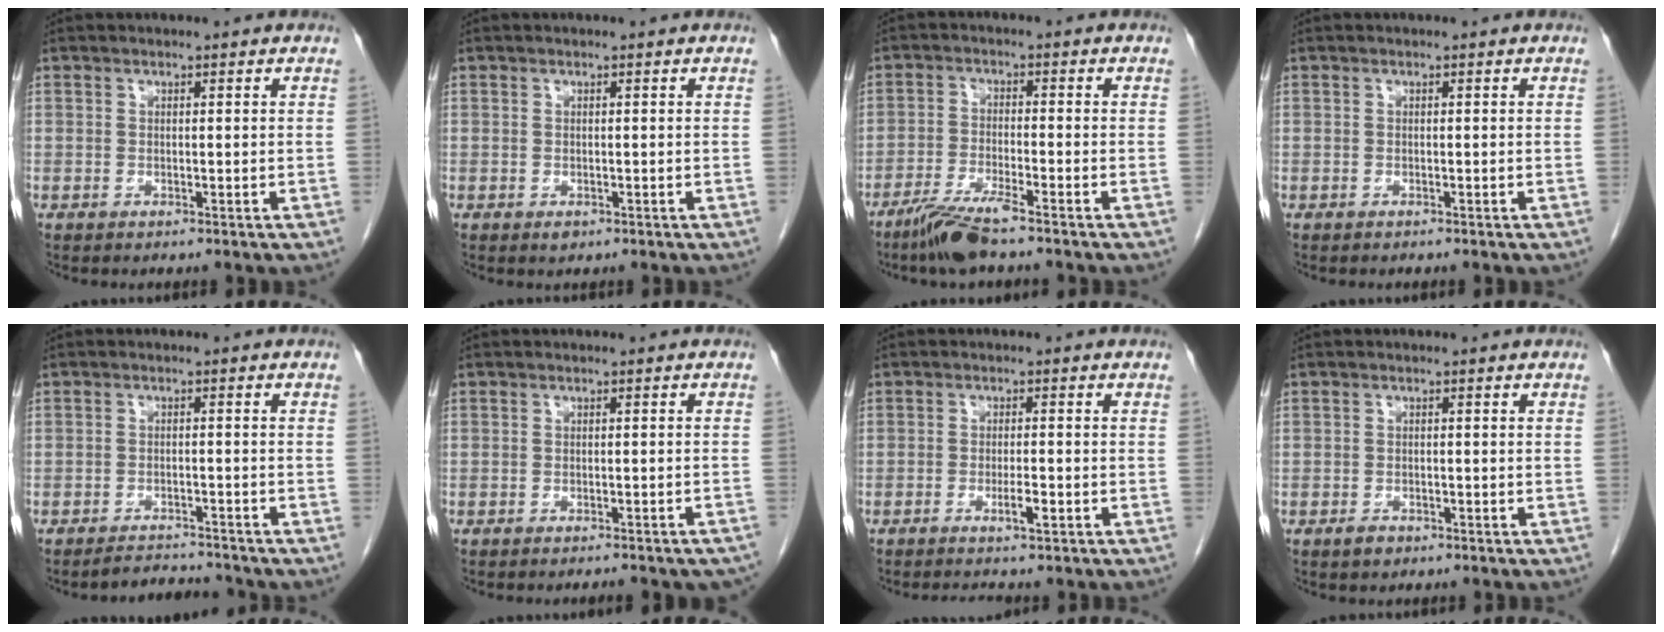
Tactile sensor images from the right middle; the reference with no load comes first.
{"total": 0.8, "force": [-0.4, 0.5, 0.4], "torque": [-0.005, 0.001, -0.003]}
{"total": 6.2, "force": [-4.8, 0.1, 3.9], "torque": [-0.081, -0.018, -0.094]}
{"total": 0.6, "force": [-0.5, 0.1, 0.3], "torque": [-0.010, -0.002, -0.009]}
{"total": 3.9, "force": [-3.9, 0.2, -0.2], "torque": [0.001, -0.004, -0.061]}
{"total": 8.6, "force": [-7.9, 1.5, 2.9], "torque": [-0.026, -0.005, -0.081]}
{"total": 2.7, "force": [-1.6, 0.1, 2.2], "torque": [-0.041, -0.005, -0.026]}
{"total": 1.5, "force": [-1.1, 0.8, 0.6], "torque": [-0.015, 0.001, -0.014]}